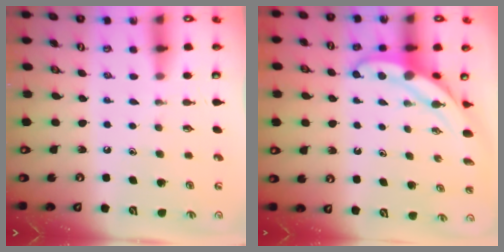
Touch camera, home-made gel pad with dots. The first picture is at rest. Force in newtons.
{"total": 6.1, "press": 6.1, "slide": 0.5}